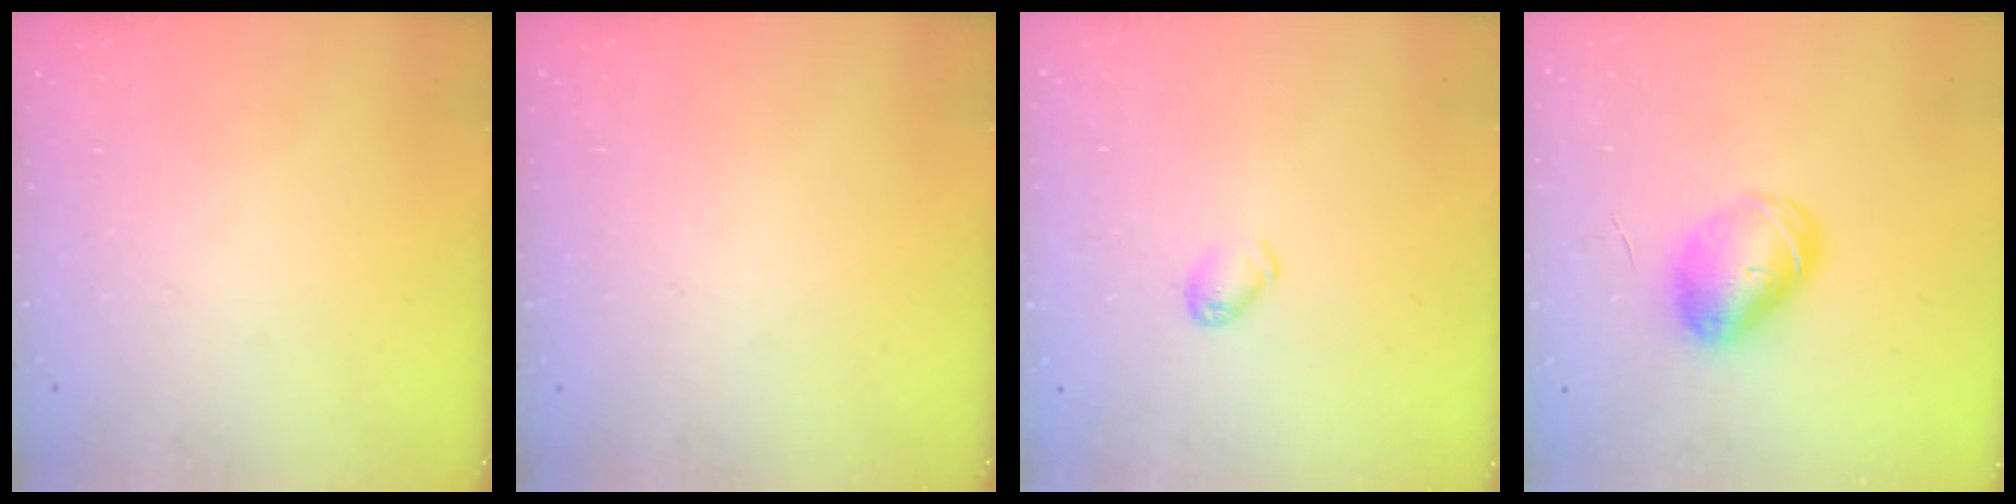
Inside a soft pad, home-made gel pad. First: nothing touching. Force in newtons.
{"total": 0.0}
{"total": 4.9, "press": 4.9, "slide": 0.7}
{"total": 9.1, "press": 9.0, "slide": 1.5}